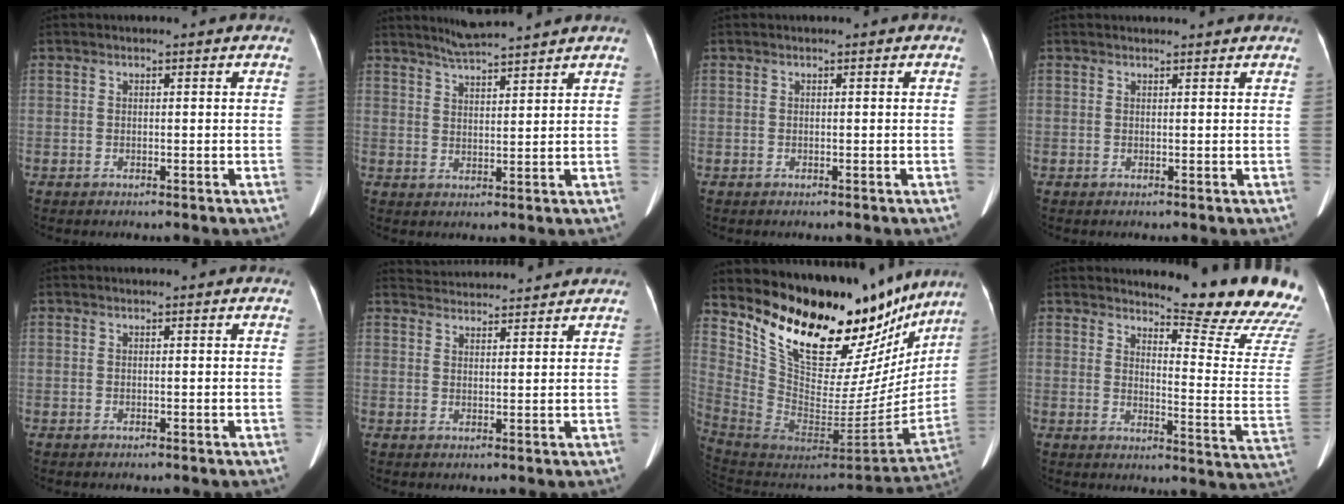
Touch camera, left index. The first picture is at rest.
{"total": 7.2, "force": [6.6, -0.5, 2.8], "torque": [-0.058, 0.017, 0.111]}
{"total": 0.0}
{"total": 4.2, "force": [4.0, 0.3, 1.0], "torque": [-0.012, 0.023, 0.045]}
{"total": 0.6, "force": [0.6, 0.1, 0.1], "torque": [-0.005, 0.002, 0.003]}
{"total": 9.2, "force": [9.0, 0.8, 1.5], "torque": [-0.028, 0.030, 0.126]}
{"total": 28.7, "force": [23.9, 10.9, 11.5], "torque": [-0.190, -0.055, 0.351]}
{"total": 16.4, "force": [15.7, -0.1, 5.0], "torque": [-0.066, -0.130, 0.173]}